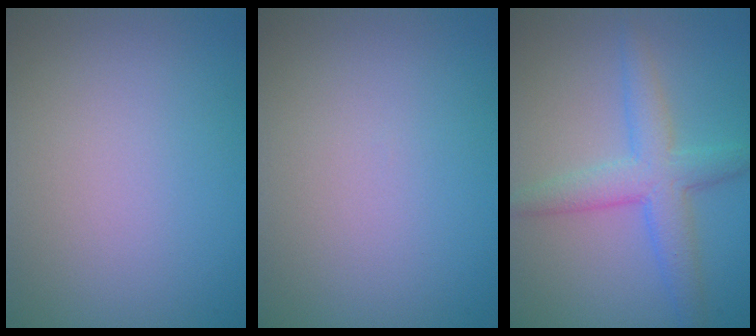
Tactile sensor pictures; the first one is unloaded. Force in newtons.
{"total": 0.0}
{"total": 4.4, "press": 4.4, "slide": 0.2}